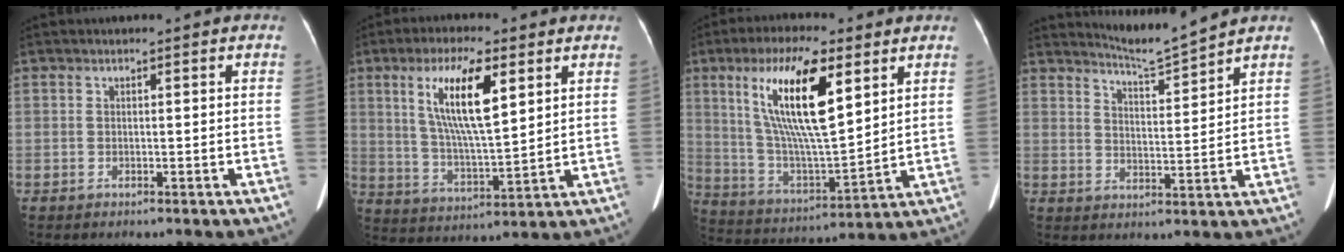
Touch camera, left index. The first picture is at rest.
{"total": 11.8, "force": [4.7, 2.4, 10.5], "torque": [-0.210, 0.004, 0.089]}
{"total": 16.8, "force": [7.0, 3.7, 14.8], "torque": [-0.293, 0.004, 0.129]}
{"total": 5.6, "force": [5.4, -1.7, 0.3], "torque": [-0.019, -0.024, 0.098]}